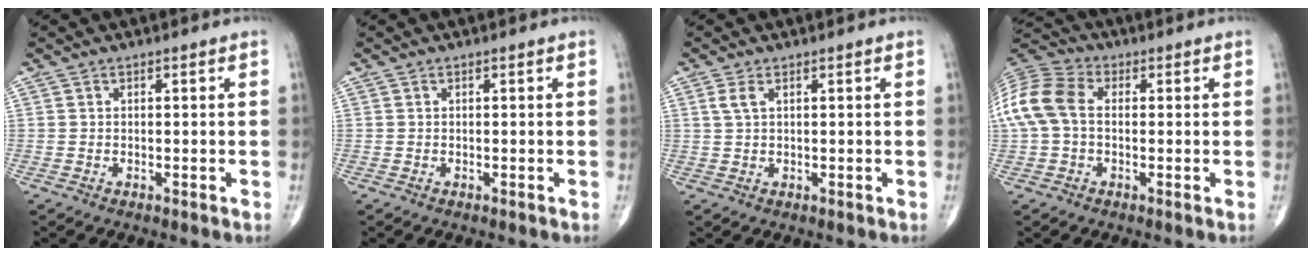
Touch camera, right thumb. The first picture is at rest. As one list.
[{"total": 0.0}, {"total": 2.1, "force": [0.9, 0.8, 1.7], "torque": [-0.044, 0.008, 0.025]}, {"total": 12.0, "force": [0.6, 8.2, 8.7], "torque": [-0.196, 0.031, 0.005]}]